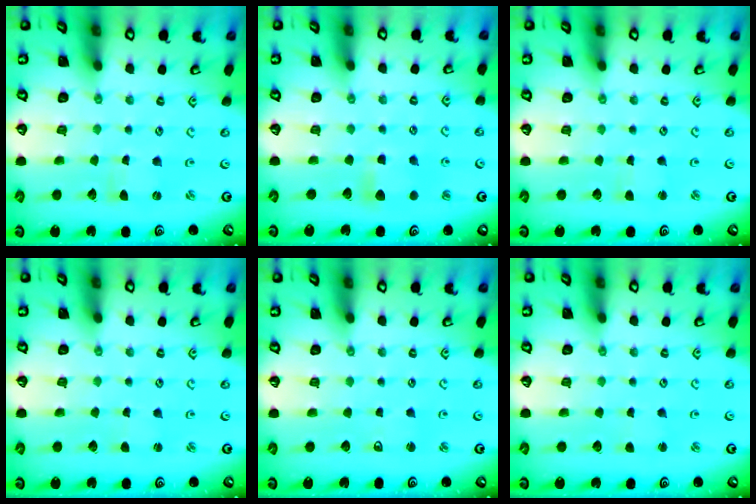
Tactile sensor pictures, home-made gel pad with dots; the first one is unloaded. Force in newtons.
{"total": 6.3, "press": 6.2, "slide": 1.1}
{"total": 1.9, "press": 1.9, "slide": 0.3}
{"total": 1.4, "press": 1.4, "slide": 0.3}
{"total": 2.8, "press": 2.7, "slide": 0.7}
{"total": 1.8, "press": 1.7, "slide": 0.3}